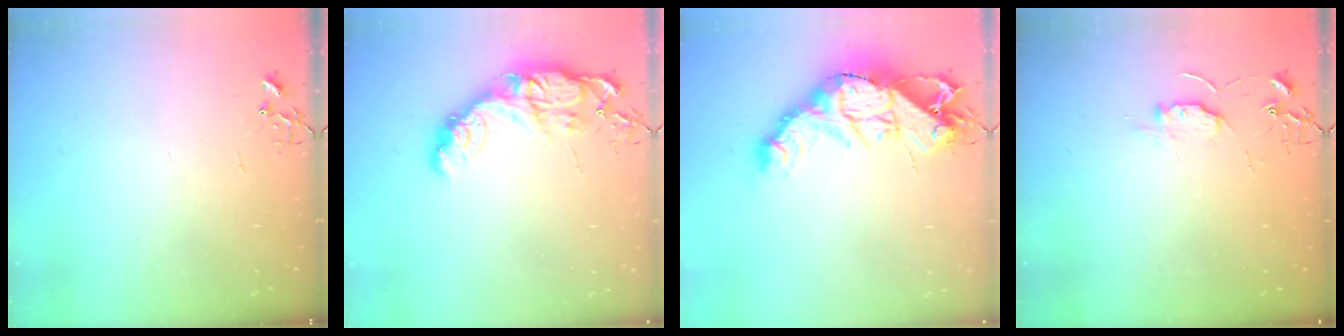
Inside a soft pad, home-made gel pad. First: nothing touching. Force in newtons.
{"total": 13.9, "press": 13.9, "slide": 1.1}
{"total": 19.8, "press": 19.7, "slide": 1.9}
{"total": 6.8, "press": 6.7, "slide": 0.7}